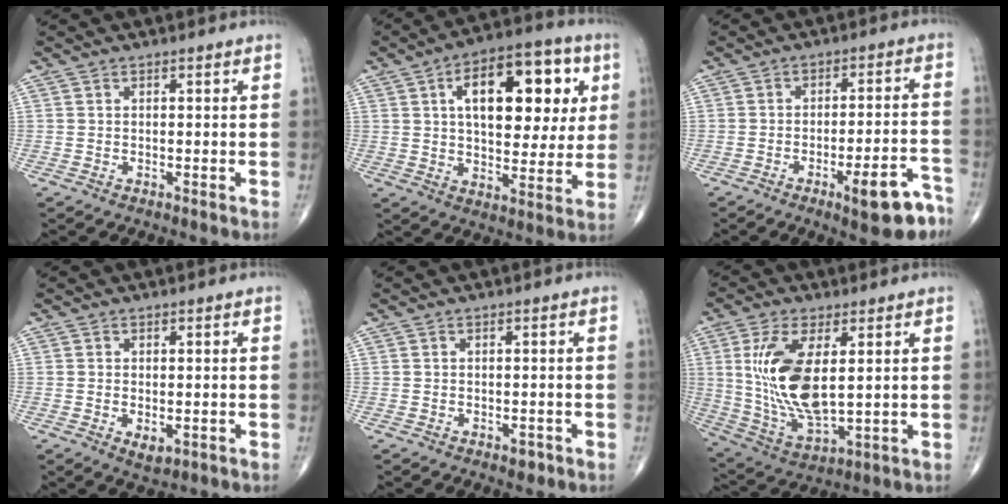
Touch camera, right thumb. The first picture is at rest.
{"total": 20.3, "force": [5.6, 10.5, 16.5], "torque": [-0.196, 0.006, 0.078]}
{"total": 10.7, "force": [-6.3, 2.9, 8.2], "torque": [-0.091, 0.044, -0.081]}
{"total": 2.6, "force": [-0.7, 1.4, 2.1], "torque": [-0.030, -0.004, -0.005]}
{"total": 1.3, "force": [-0.7, 0.8, 0.8], "torque": [-0.005, 0.002, -0.009]}
{"total": 15.8, "force": [2.8, 6.9, 13.9], "torque": [-0.282, -0.022, 0.068]}